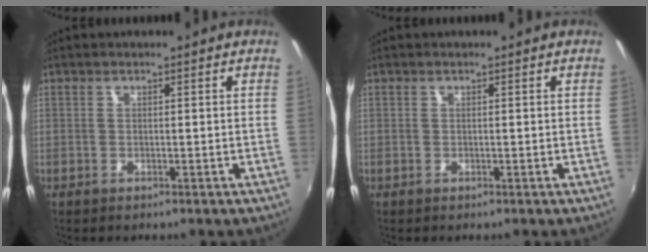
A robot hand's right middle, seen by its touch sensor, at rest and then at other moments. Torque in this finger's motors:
{"motor_torque": [-0.06, 0.02, -0.01, 0.00]}